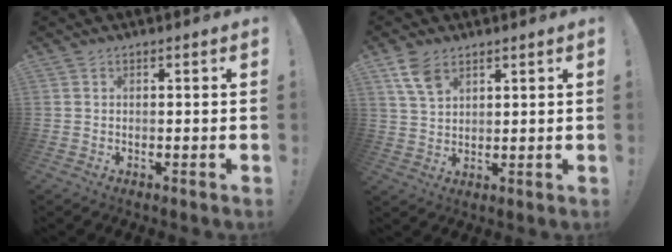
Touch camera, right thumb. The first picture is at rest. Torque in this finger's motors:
{"motor_torque": [-0.10, 0.34, 0.54, 0.37, 0.00]}